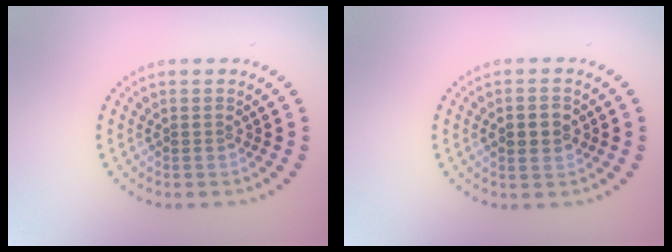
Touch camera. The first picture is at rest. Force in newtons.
{"total": 3.1, "press": 3.1, "slide": 0.0}